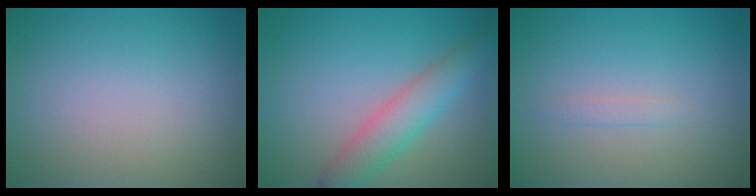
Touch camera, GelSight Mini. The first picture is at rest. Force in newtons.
{"total": 4.1, "press": 4.1, "slide": 0.1}
{"total": 0.7, "press": 0.7, "slide": 0.0}